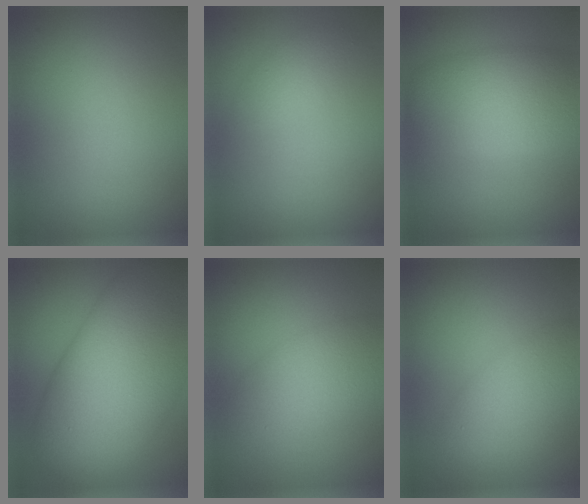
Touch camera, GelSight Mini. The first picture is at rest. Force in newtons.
{"total": 1.4, "press": 1.4, "slide": 0.1}
{"total": 7.0, "press": 7.0, "slide": 0.2}
{"total": 15.7, "press": 15.6, "slide": 0.7}
{"total": 3.9, "press": 3.9, "slide": 0.1}
{"total": 4.9, "press": 4.9, "slide": 0.3}